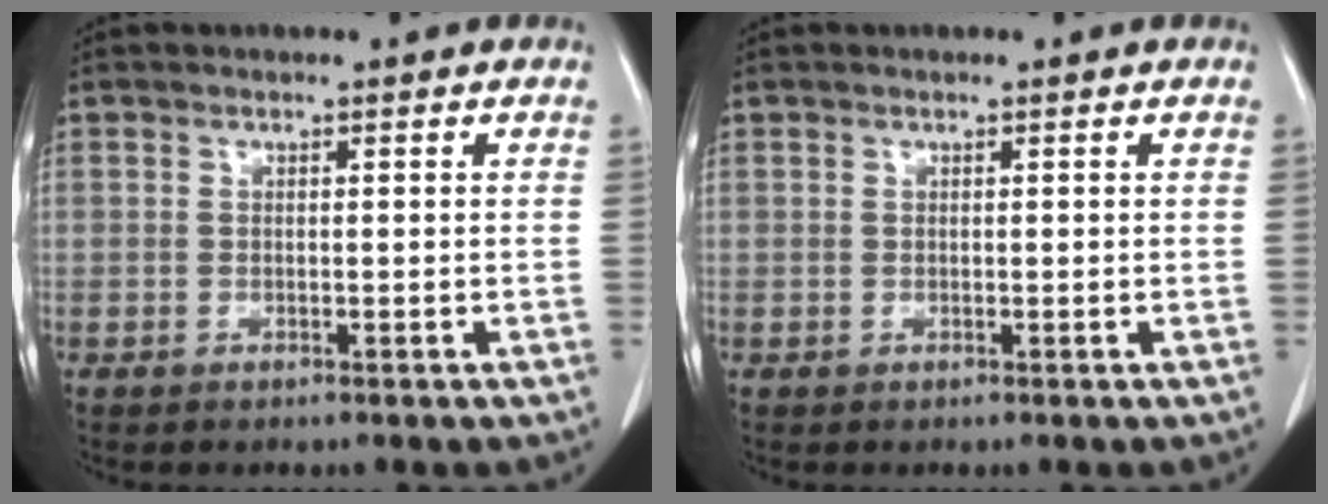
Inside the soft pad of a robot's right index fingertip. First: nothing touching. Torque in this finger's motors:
{"motor_torque": [0.00, 0.00, 0.00, 0.00]}